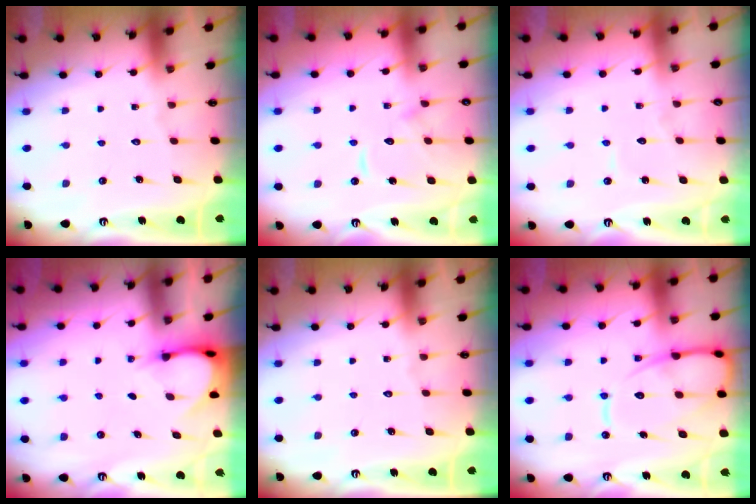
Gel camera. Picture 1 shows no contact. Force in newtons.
{"total": 9.5, "press": 9.5, "slide": 0.8}
{"total": 4.2, "press": 4.2, "slide": 0.4}
{"total": 4.0, "press": 3.9, "slide": 0.3}
{"total": 0.0}
{"total": 13.0, "press": 12.9, "slide": 1.3}